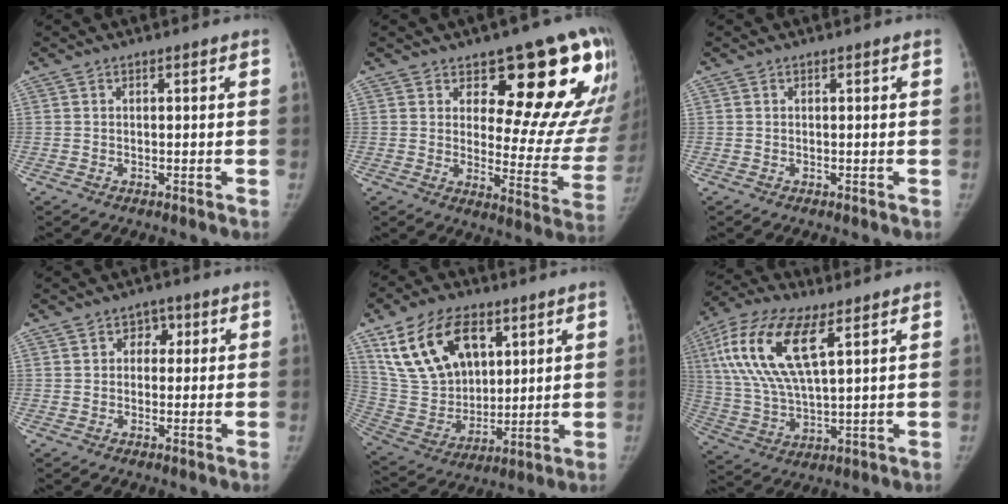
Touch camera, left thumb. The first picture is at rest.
{"total": 19.8, "force": [11.4, 8.6, 13.8], "torque": [-0.115, -0.076, 0.146]}
{"total": 0.0}
{"total": 3.5, "force": [0.9, 2.9, 1.8], "torque": [0.004, 0.004, 0.006]}
{"total": 19.7, "force": [9.4, 12.3, 12.2], "torque": [-0.193, -0.030, 0.186]}
{"total": 17.8, "force": [7.0, 7.0, 14.7], "torque": [-0.308, -0.004, 0.133]}